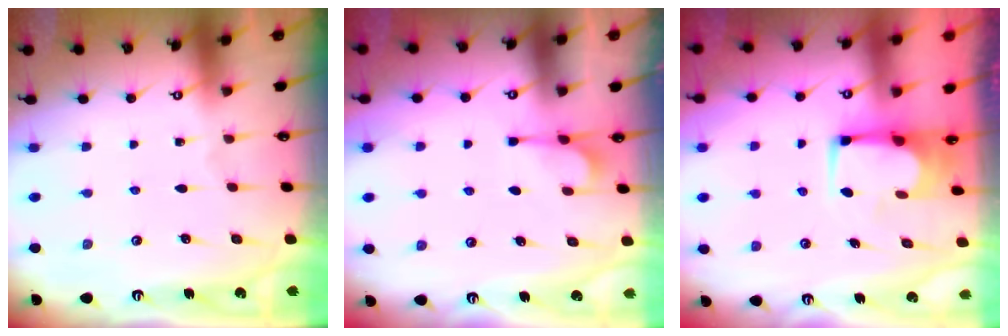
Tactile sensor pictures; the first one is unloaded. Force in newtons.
{"total": 2.4, "press": 2.2, "slide": 1.0}
{"total": 2.9, "press": 2.9, "slide": 0.2}